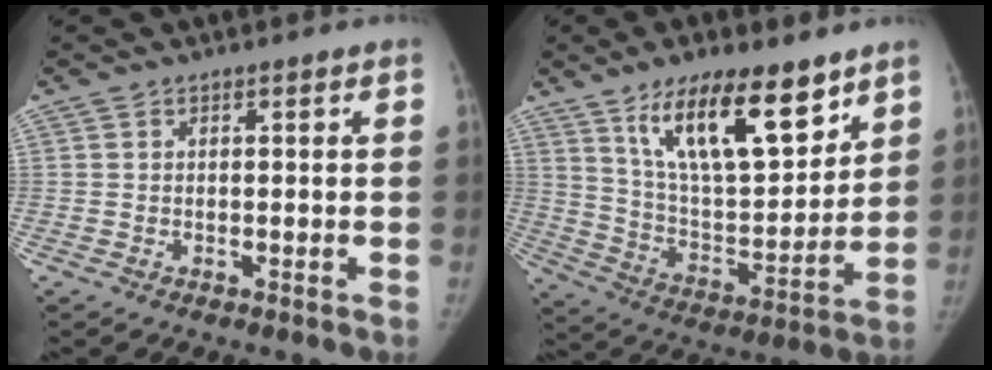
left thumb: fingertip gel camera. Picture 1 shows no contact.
{"total": 19.7, "force": [12.1, 7.2, 13.8], "torque": [-0.190, -0.063, 0.220]}